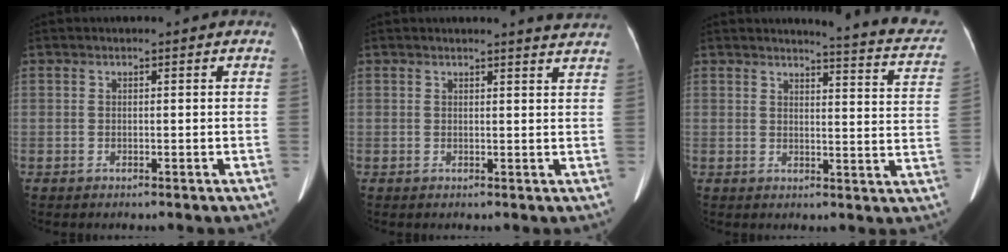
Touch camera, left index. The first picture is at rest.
{"total": 3.6, "force": [3.5, -0.2, 0.7], "torque": [-0.012, -0.009, 0.023]}
{"total": 12.6, "force": [11.9, 0.8, 4.0], "torque": [-0.030, -0.063, 0.105]}